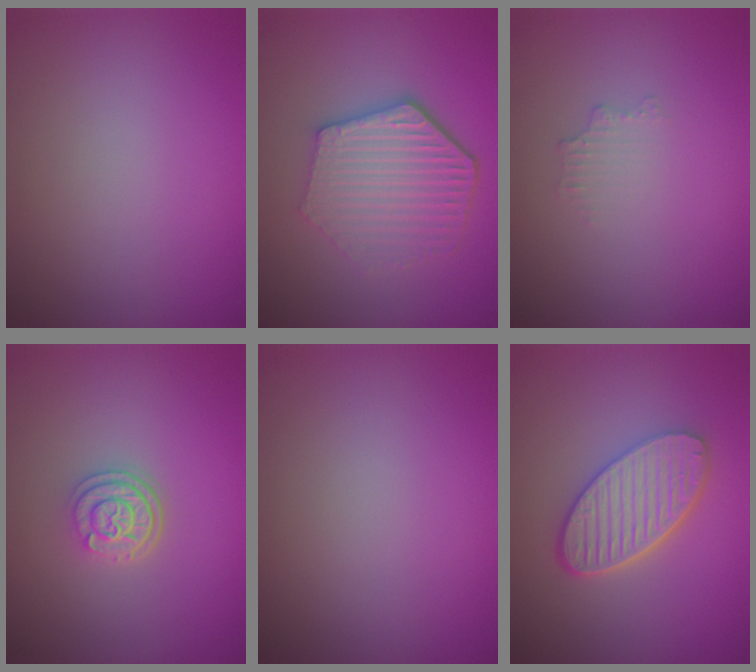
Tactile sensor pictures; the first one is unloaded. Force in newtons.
{"total": 5.8, "press": 4.4, "slide": 3.7}
{"total": 0.6, "press": 0.4, "slide": 0.3}
{"total": 3.1, "press": 2.5, "slide": 1.8}
{"total": 0.0}
{"total": 5.6, "press": 4.5, "slide": 3.3}